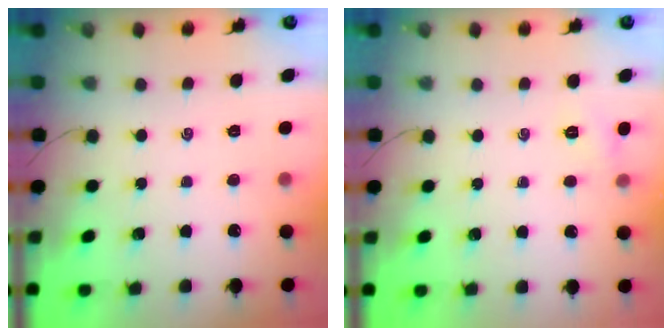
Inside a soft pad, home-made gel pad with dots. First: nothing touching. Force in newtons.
{"total": 4.9, "press": 4.7, "slide": 1.5}